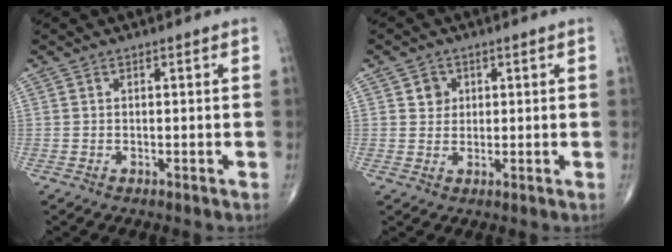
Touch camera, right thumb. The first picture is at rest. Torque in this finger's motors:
{"motor_torque": [-0.65, 0.59, 0.28, 0.03, 0.02]}